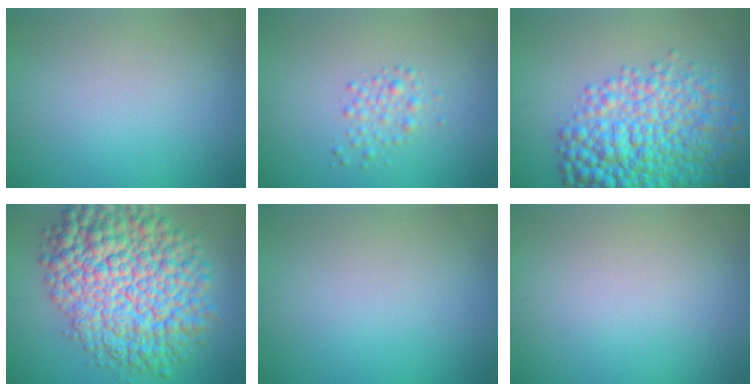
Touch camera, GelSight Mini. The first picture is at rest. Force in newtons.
{"total": 1.6, "press": 1.6, "slide": 0.0}
{"total": 9.3, "press": 9.3, "slide": 0.1}
{"total": 12.7, "press": 12.7, "slide": 0.3}
{"total": 0.0}
{"total": 0.0}